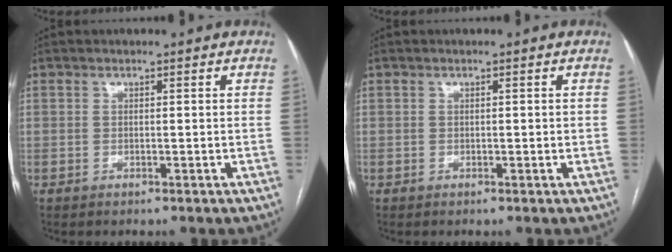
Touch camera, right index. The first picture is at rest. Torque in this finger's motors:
{"motor_torque": [-0.29, 0.03, -0.03, 0.00]}